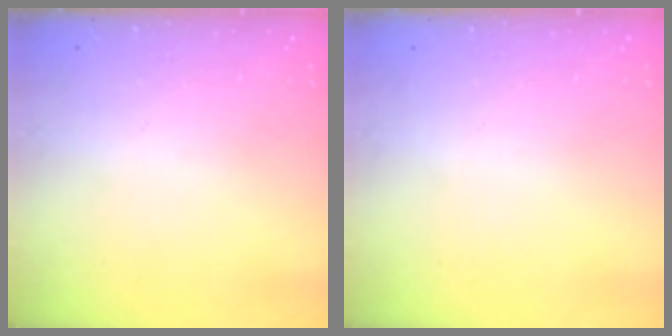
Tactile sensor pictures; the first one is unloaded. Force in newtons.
{"total": 0.0}